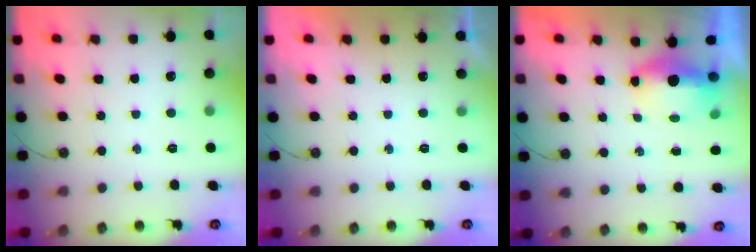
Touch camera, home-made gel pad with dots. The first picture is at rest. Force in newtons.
{"total": 0.0}
{"total": 5.3, "press": 5.1, "slide": 1.3}